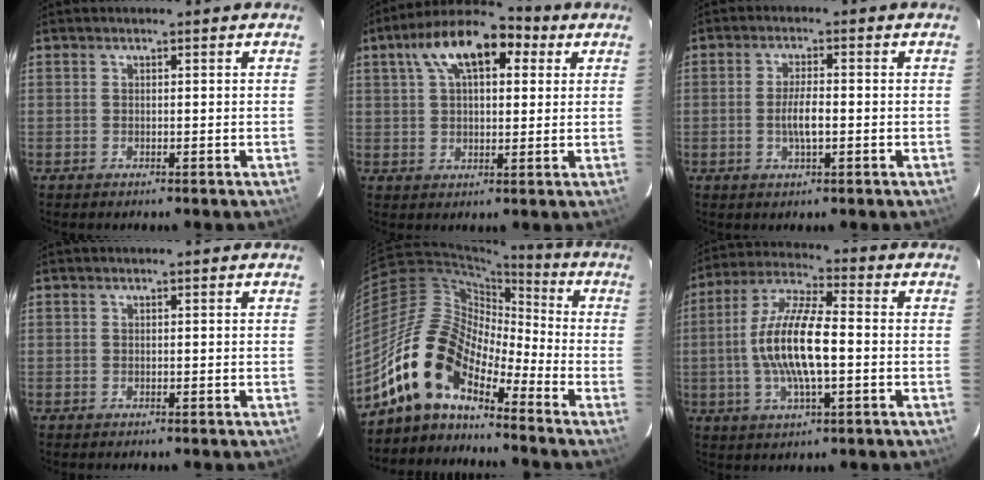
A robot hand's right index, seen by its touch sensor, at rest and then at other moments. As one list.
[{"total": 13.7, "force": [5.7, 6.7, 10.5], "torque": [-0.190, 0.042, 0.086]}, {"total": 4.2, "force": [-0.9, 1.1, 3.9], "torque": [-0.076, -0.001, -0.013]}, {"total": 0.0}, {"total": 14.0, "force": [-10.4, 5.5, 7.7], "torque": [-0.126, 0.013, -0.216]}, {"total": 13.6, "force": [-1.6, 3.9, 13.0], "torque": [-0.260, 0.005, -0.035]}]